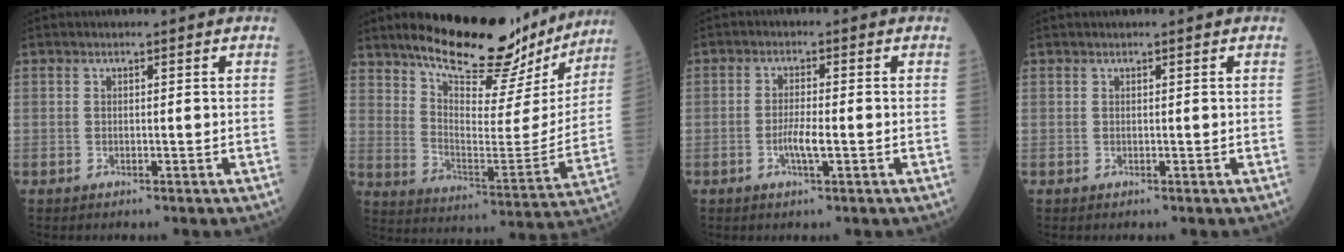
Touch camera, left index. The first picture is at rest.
{"total": 22.5, "force": [19.1, 6.3, 10.2], "torque": [-0.144, -0.027, 0.269]}
{"total": 2.9, "force": [-1.0, 0.2, 2.7], "torque": [-0.050, -0.003, -0.020]}
{"total": 1.5, "force": [1.3, 0.1, 0.7], "torque": [-0.001, 0.019, 0.019]}